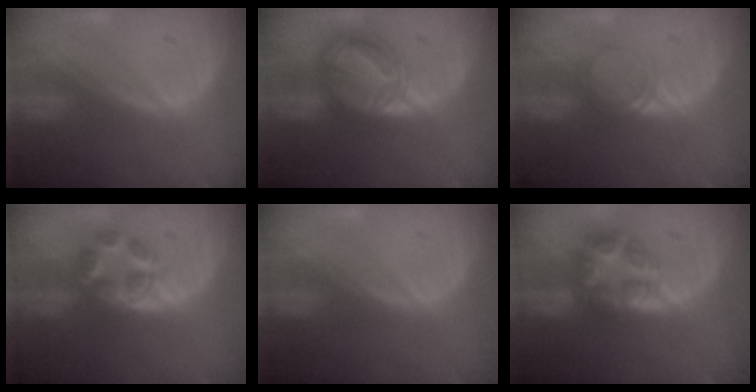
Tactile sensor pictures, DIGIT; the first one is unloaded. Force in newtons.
{"total": 7.6, "press": 7.6, "slide": 0.6}
{"total": 2.4, "press": 2.4, "slide": 0.2}
{"total": 5.9, "press": 5.4, "slide": 2.2}
{"total": 0.5, "press": 0.0, "slide": 0.5}
{"total": 8.0, "press": 6.9, "slide": 4.0}